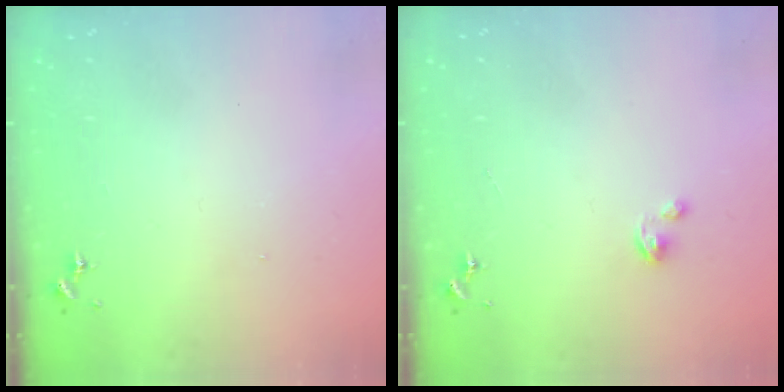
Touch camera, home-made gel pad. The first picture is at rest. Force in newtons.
{"total": 1.4, "press": 1.4, "slide": 0.1}